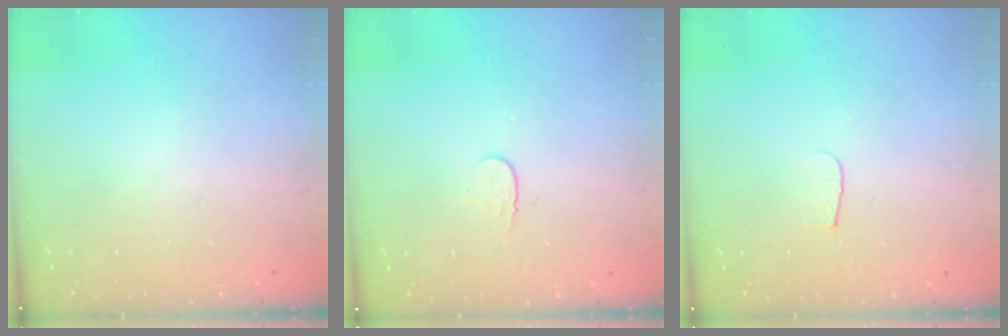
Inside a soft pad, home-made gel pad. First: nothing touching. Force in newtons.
{"total": 3.9, "press": 3.9, "slide": 0.4}
{"total": 3.8, "press": 3.8, "slide": 0.4}